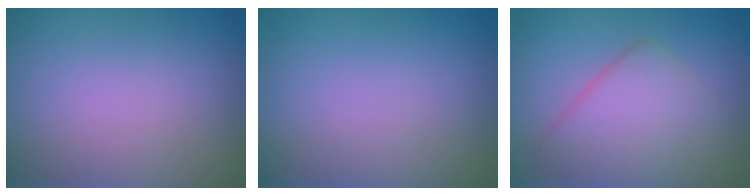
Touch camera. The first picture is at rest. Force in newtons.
{"total": 0.0}
{"total": 4.4, "press": 4.4, "slide": 0.4}